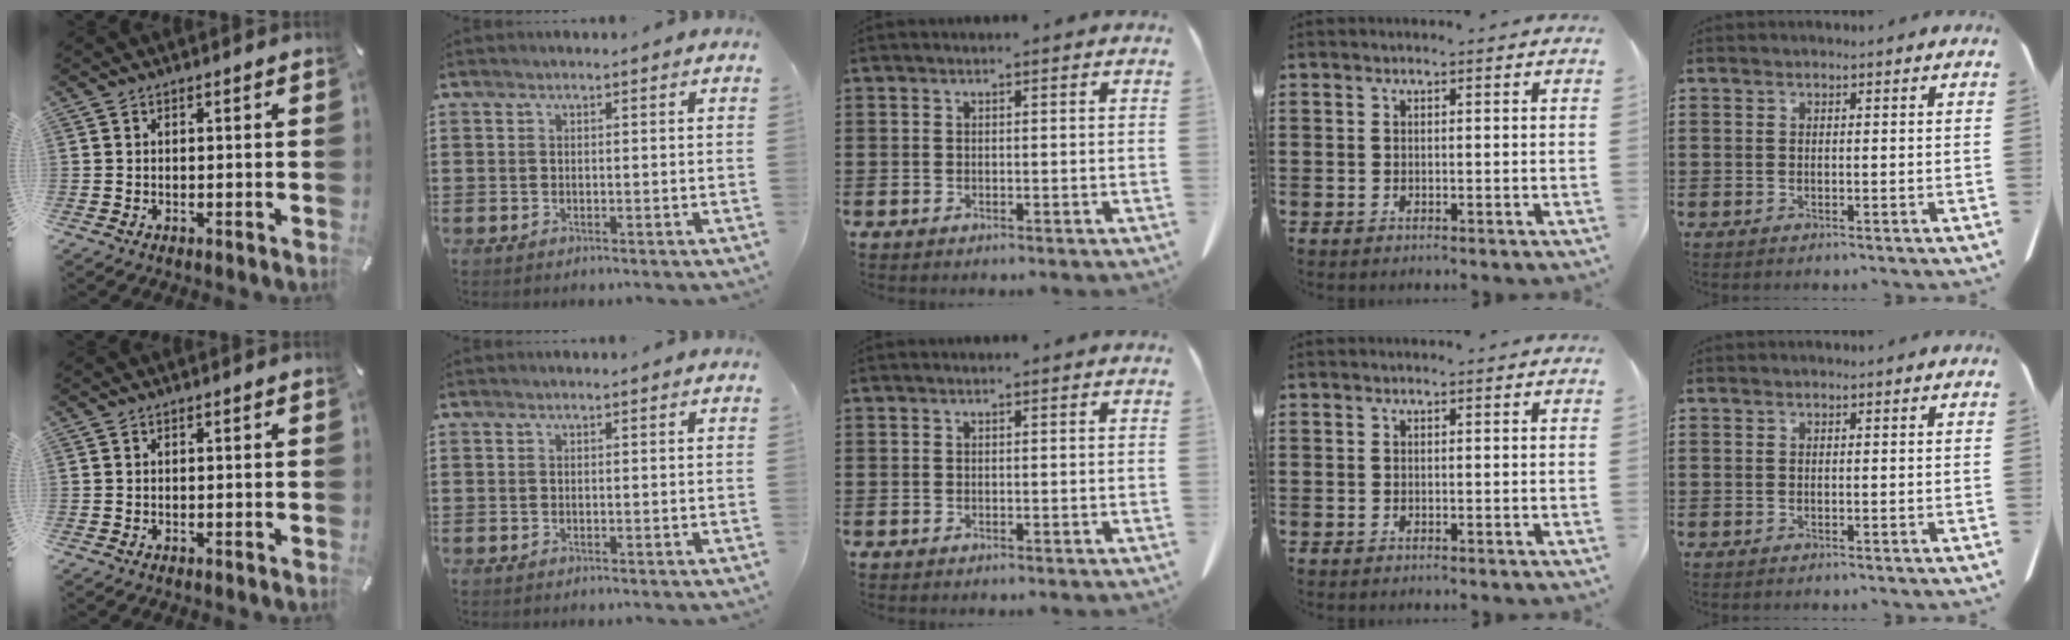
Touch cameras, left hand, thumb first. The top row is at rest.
{}